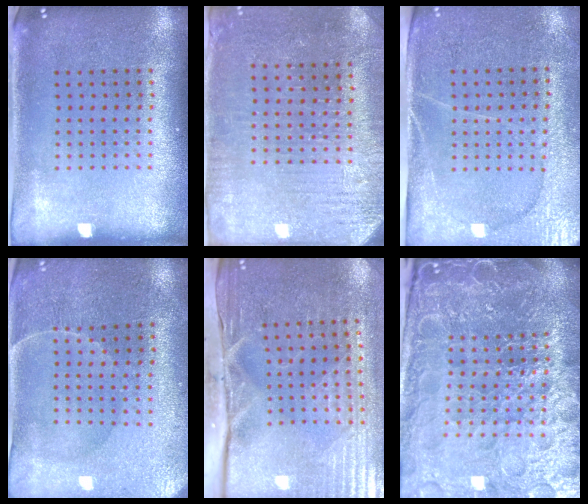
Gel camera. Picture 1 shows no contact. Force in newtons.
{"total": 3.0, "press": 2.8, "slide": 0.8}
{"total": 3.0, "press": 2.8, "slide": 1.1}
{"total": 0.6, "press": 0.5, "slide": 0.4}
{"total": 4.8, "press": 4.1, "slide": 2.5}
{"total": 6.7, "press": 6.0, "slide": 3.1}